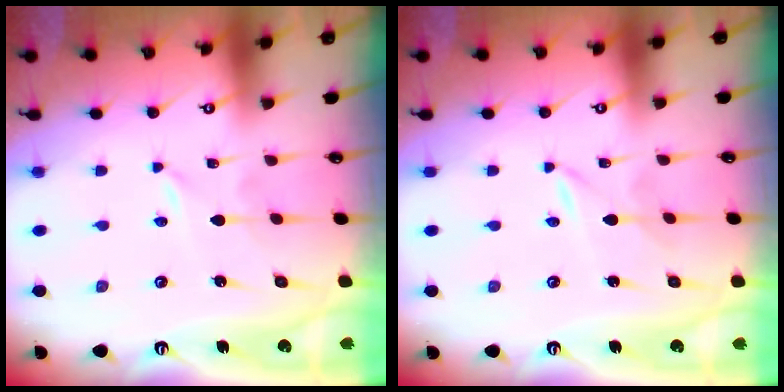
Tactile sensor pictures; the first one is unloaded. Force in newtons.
{"total": 0.7, "press": 0.7, "slide": 0.1}